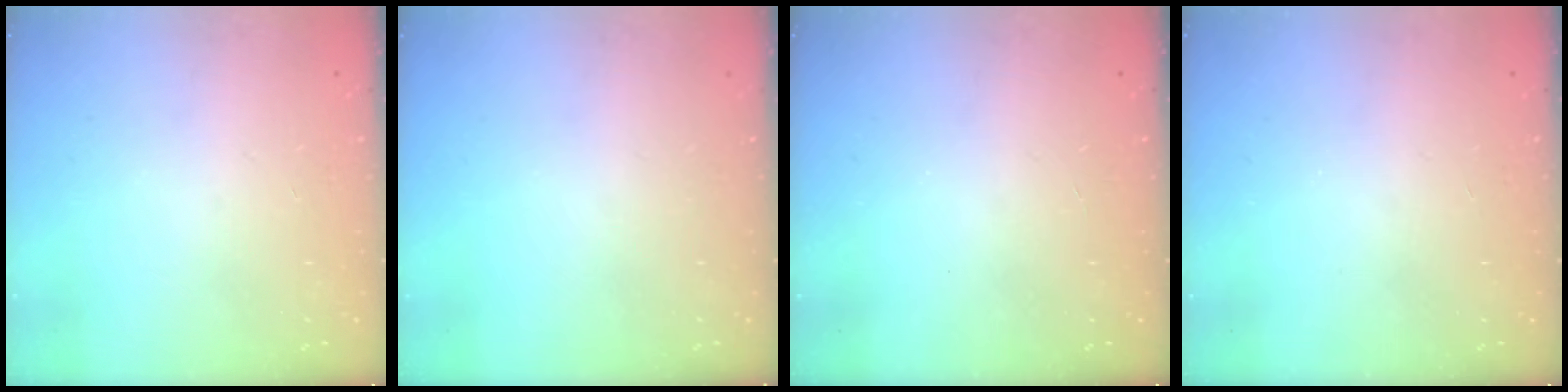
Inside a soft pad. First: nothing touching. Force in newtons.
{"total": 0.0}
{"total": 0.0}
{"total": 0.0}